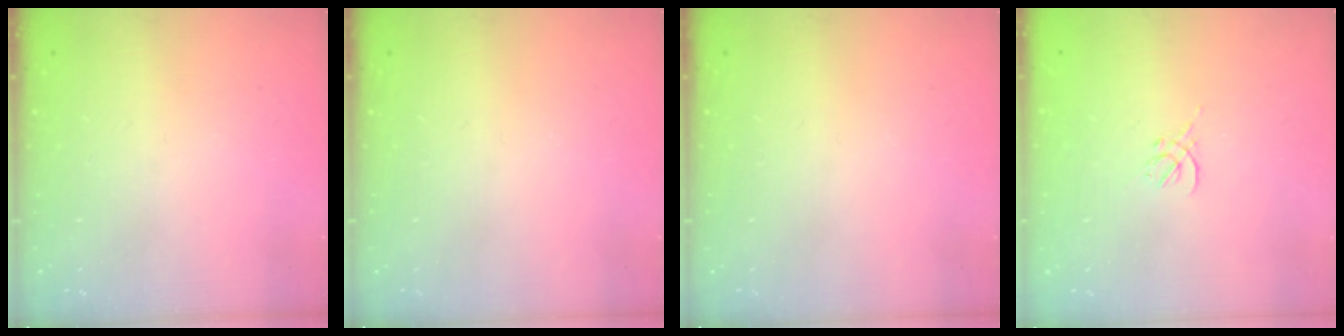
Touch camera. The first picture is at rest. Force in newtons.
{"total": 0.0}
{"total": 0.0}
{"total": 0.0}